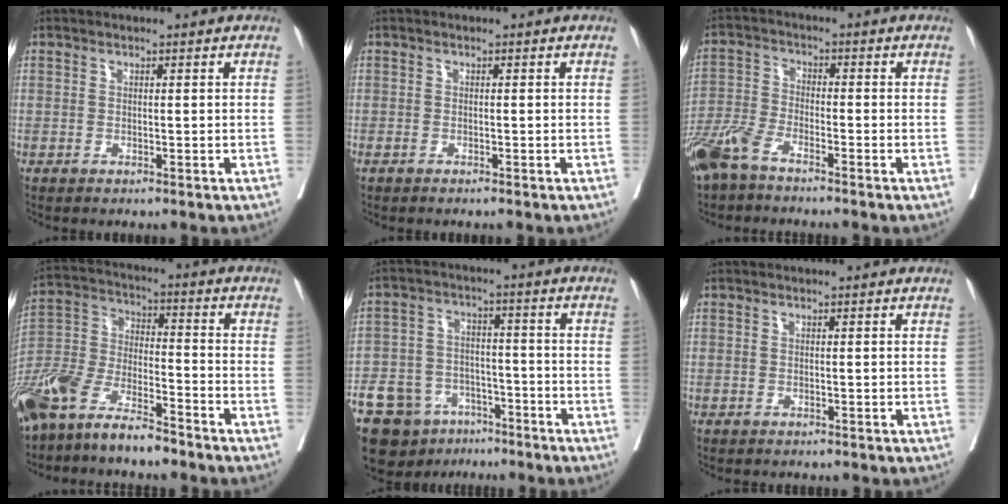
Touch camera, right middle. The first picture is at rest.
{"total": 1.2, "force": [-1.0, 0.2, 0.7], "torque": [-0.015, -0.004, -0.013]}
{"total": 6.8, "force": [-5.3, 1.6, 4.0], "torque": [-0.099, -0.014, -0.112]}
{"total": 14.8, "force": [-11.8, 3.5, 8.3], "torque": [-0.178, -0.011, -0.228]}
{"total": 16.4, "force": [-11.3, 9.8, 6.7], "torque": [-0.162, 0.009, -0.179]}
{"total": 0.8, "force": [-0.8, 0.1, 0.2], "torque": [-0.012, -0.003, -0.014]}